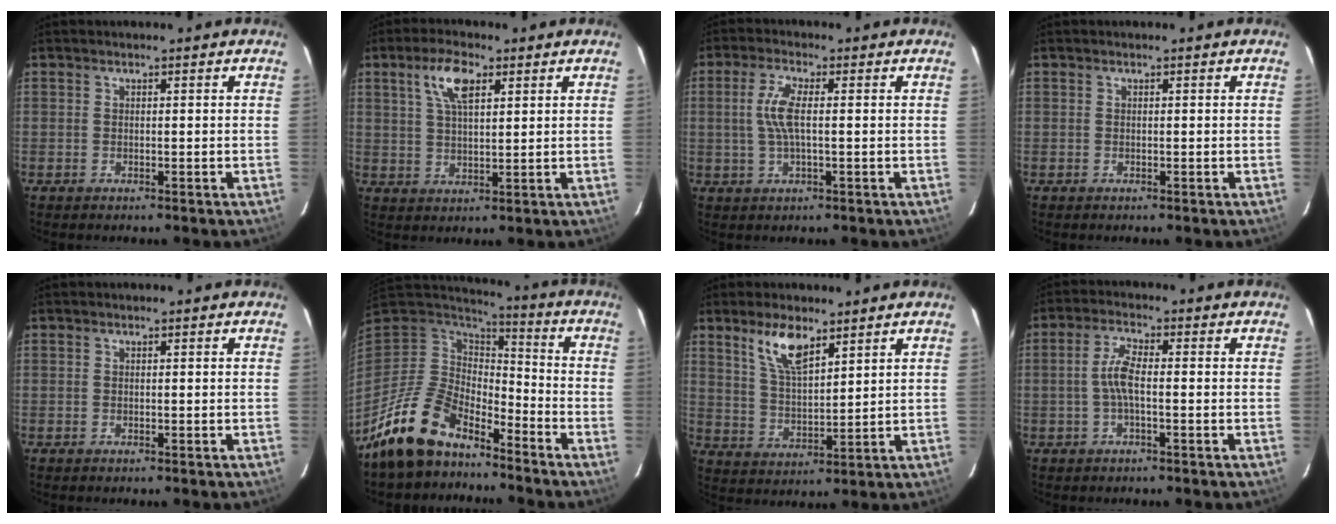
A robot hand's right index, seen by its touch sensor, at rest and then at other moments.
{"total": 6.9, "force": [3.4, 2.6, 5.4], "torque": [-0.101, 0.013, 0.065]}
{"total": 5.6, "force": [0.4, 1.3, 5.4], "torque": [-0.107, 0.004, 0.010]}
{"total": 0.0}
{"total": 0.0}
{"total": 15.1, "force": [-11.7, 6.7, 6.8], "torque": [-0.154, -0.002, -0.211]}
{"total": 8.2, "force": [5.5, 2.8, 5.4], "torque": [-0.099, 0.001, 0.115]}
{"total": 4.3, "force": [-0.6, 1.0, 4.2], "torque": [-0.089, 0.009, -0.013]}